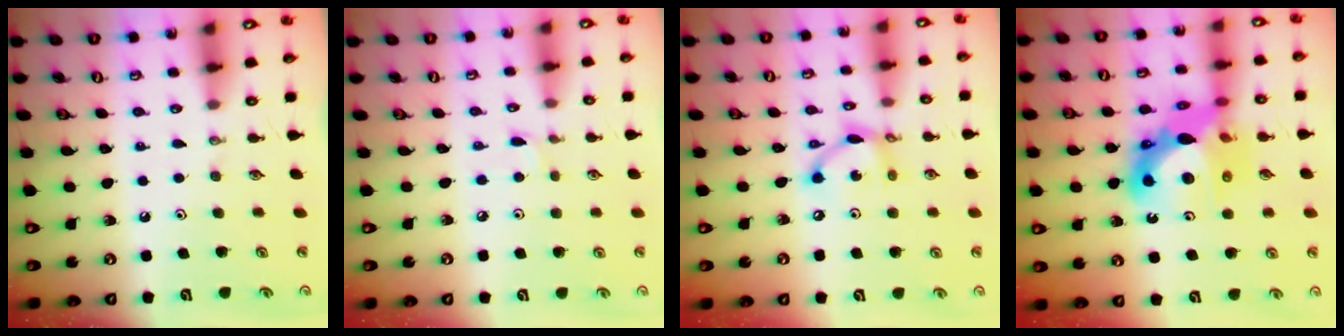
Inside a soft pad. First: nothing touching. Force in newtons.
{"total": 2.2, "press": 2.2, "slide": 0.3}
{"total": 10.3, "press": 10.3, "slide": 0.5}
{"total": 15.9, "press": 15.8, "slide": 1.5}